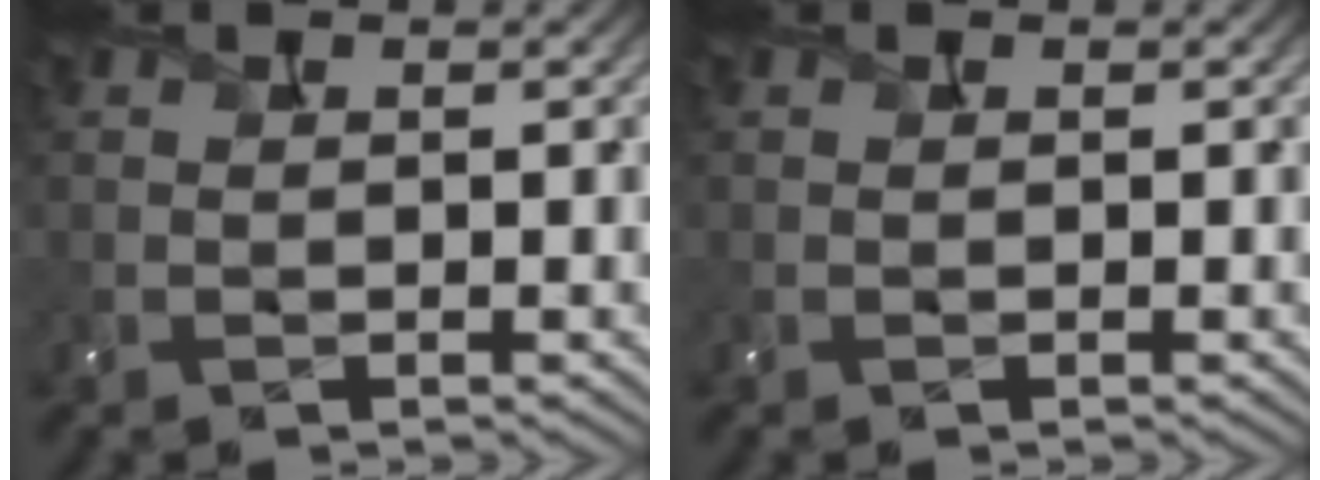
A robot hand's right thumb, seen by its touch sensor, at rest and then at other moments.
{"total": 0.0}